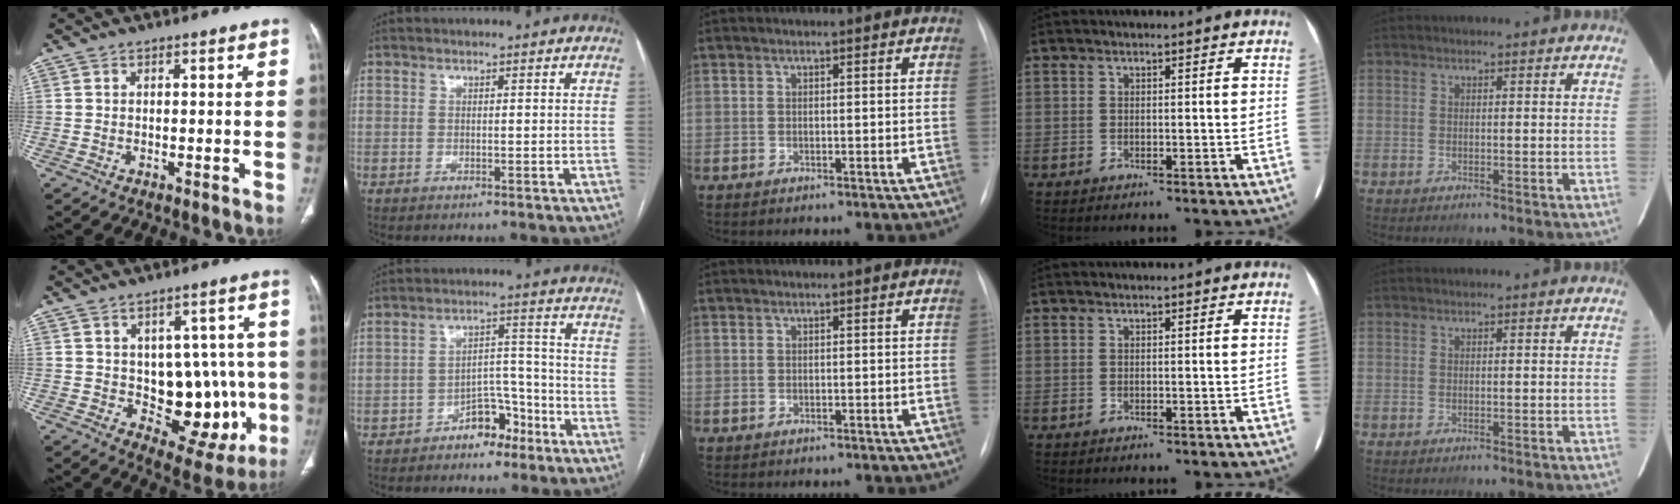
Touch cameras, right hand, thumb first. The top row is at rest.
{"thumb": {"total": 15.6, "force": [-1.7, 9.8, 12.0], "torque": [-0.097, 0.008, 0.005]}, "index": {"total": 6.1, "force": [-4.1, 3.5, 3.0], "torque": [-0.038, 0.027, -0.065]}}